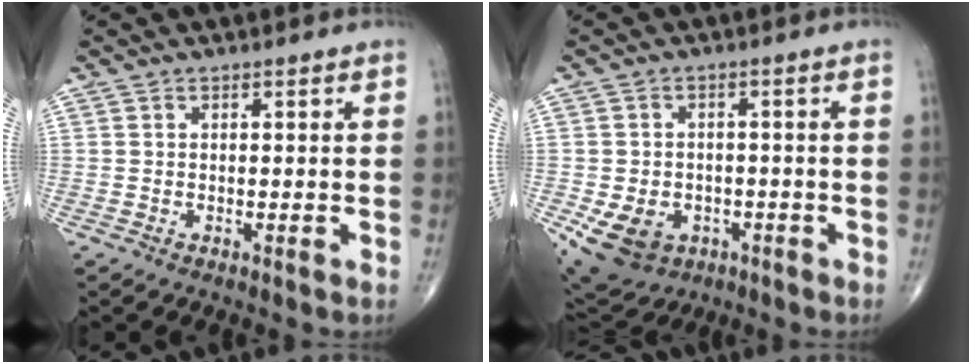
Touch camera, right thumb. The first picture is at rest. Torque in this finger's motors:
{"motor_torque": [2.73, 2.28, 0.56, -0.74, 0.07]}